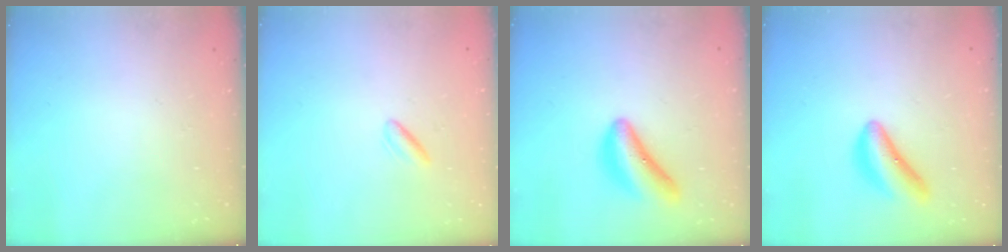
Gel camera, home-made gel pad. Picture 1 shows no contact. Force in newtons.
{"total": 1.5, "press": 1.2, "slide": 0.9}
{"total": 11.4, "press": 11.4, "slide": 0.6}
{"total": 10.1, "press": 10.0, "slide": 0.5}